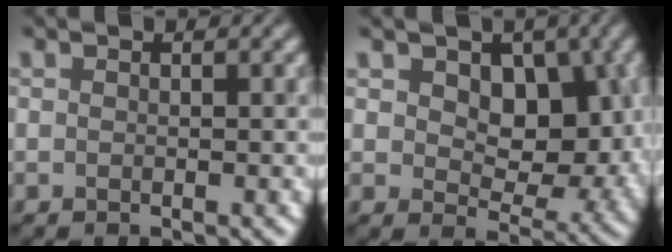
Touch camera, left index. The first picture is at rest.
{"total": 8.0, "force": [1.7, 5.4, 5.6], "torque": [-0.071, -0.005, 0.028]}